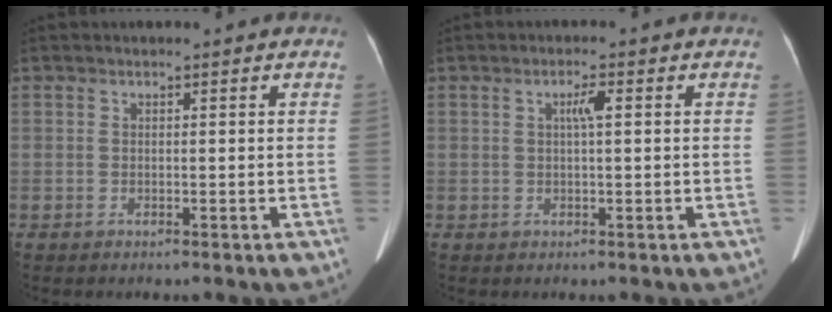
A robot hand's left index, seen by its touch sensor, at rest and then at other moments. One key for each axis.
{"total": 2.0, "fx": 0.4, "fy": 0.3, "fz": 1.9, "tx": -0.036, "ty": 0.006, "tz": 0.007}